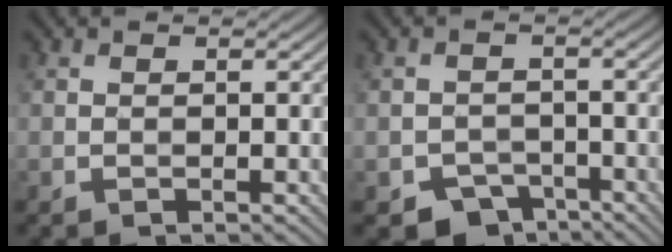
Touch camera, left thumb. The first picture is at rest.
{"total": 4.5, "force": [-3.1, 2.8, 1.5], "torque": [-0.021, -0.006, -0.057]}